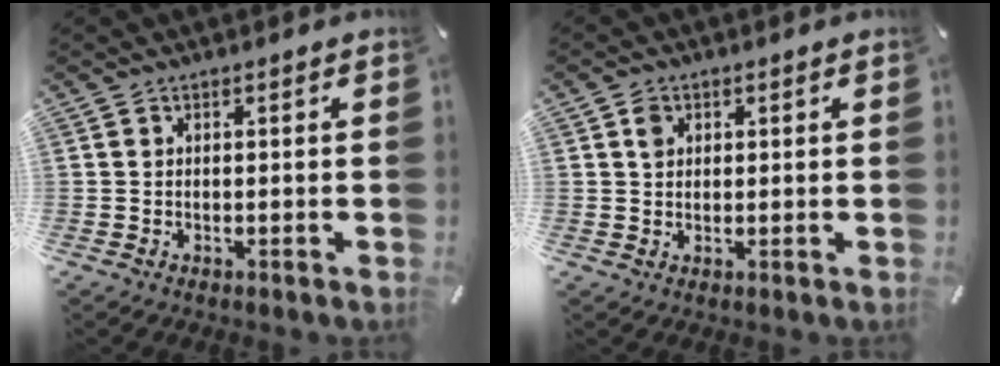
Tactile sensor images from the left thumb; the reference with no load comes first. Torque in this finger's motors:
{"motor_torque": [0.26, 0.25, 0.28, -0.33, 0.03]}